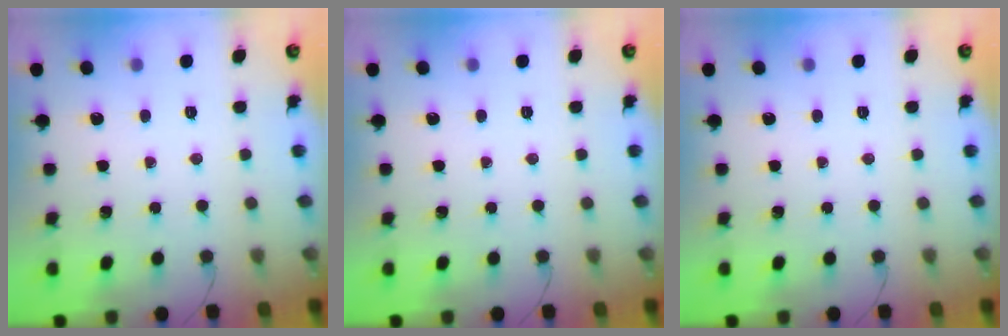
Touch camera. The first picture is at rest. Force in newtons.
{"total": 0.0}
{"total": 0.0}